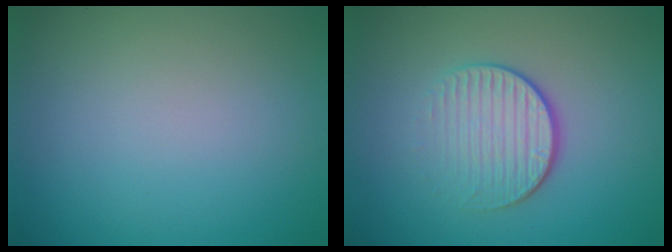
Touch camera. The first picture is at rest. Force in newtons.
{"total": 3.9, "press": 2.7, "slide": 2.8}